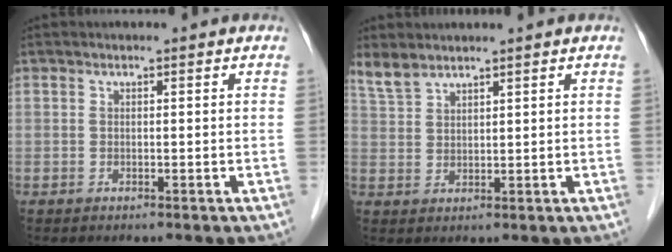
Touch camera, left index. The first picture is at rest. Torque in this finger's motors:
{"motor_torque": [0.05, 0.02, 0.04, 0.05]}